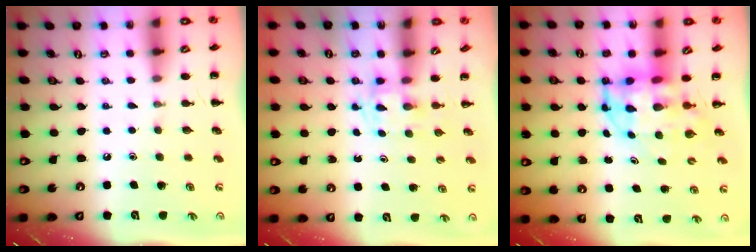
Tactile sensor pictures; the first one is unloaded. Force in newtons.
{"total": 2.5, "press": 2.1, "slide": 1.2}
{"total": 4.9, "press": 4.7, "slide": 1.4}